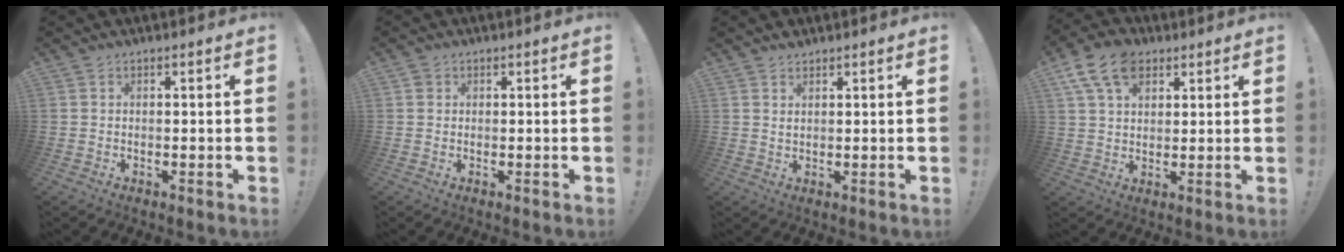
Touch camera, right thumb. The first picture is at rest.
{"total": 1.2, "force": [0.6, 1.0, 0.2], "torque": [0.001, -0.001, 0.010]}
{"total": 1.5, "force": [1.3, 0.6, 0.5], "torque": [-0.005, -0.005, 0.023]}
{"total": 12.3, "force": [5.9, 8.1, 7.1], "torque": [-0.121, -0.017, 0.112]}